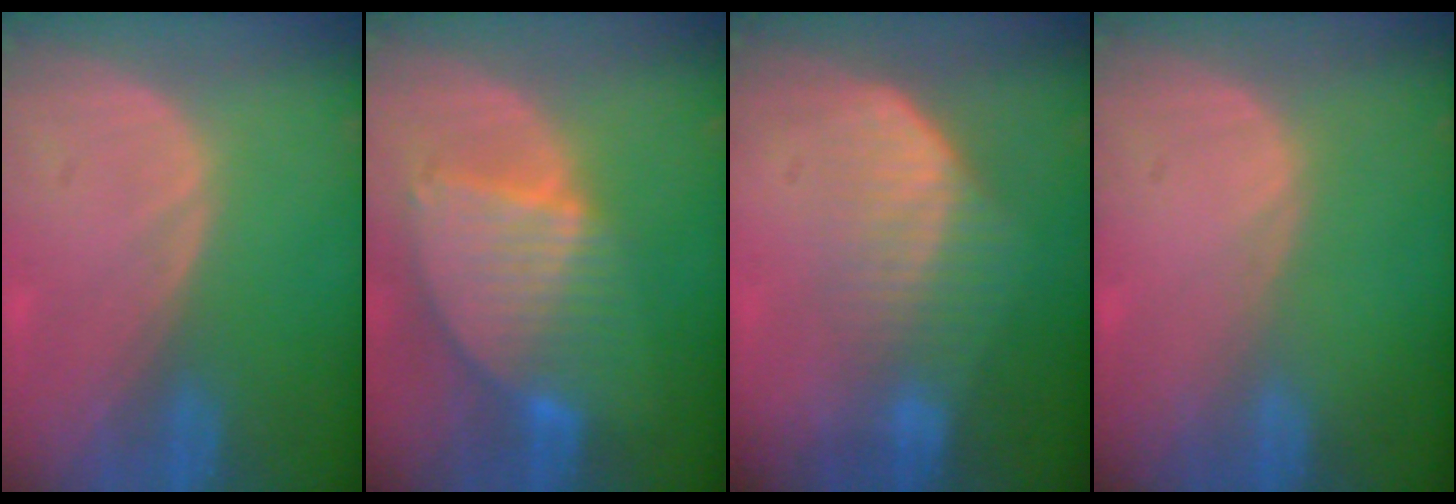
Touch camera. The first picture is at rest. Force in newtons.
{"total": 8.5, "press": 7.5, "slide": 4.0}
{"total": 7.3, "press": 6.2, "slide": 3.9}
{"total": 0.0}